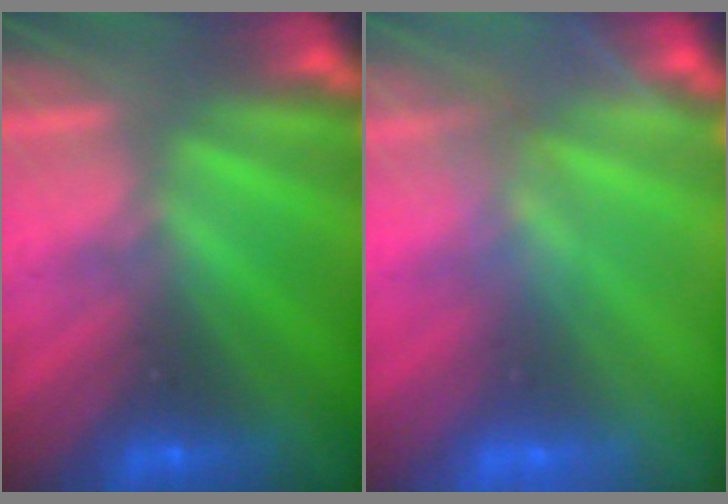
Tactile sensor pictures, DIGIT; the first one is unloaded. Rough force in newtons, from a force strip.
{"total": 3.0}